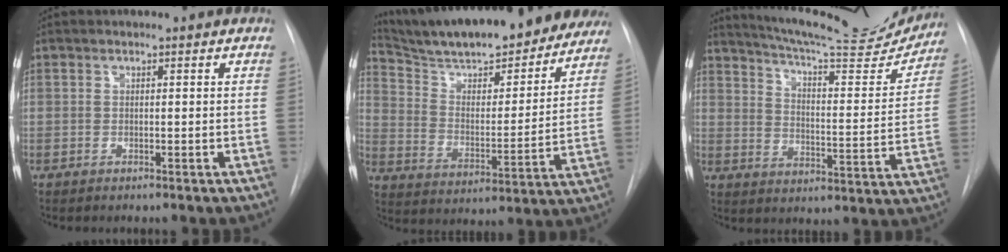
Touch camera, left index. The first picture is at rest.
{"total": 27.3, "force": [24.0, 5.9, 11.6], "torque": [-0.188, -0.019, 0.337]}
{"total": 20.8, "force": [19.4, 2.1, 7.2], "torque": [-0.111, -0.053, 0.256]}